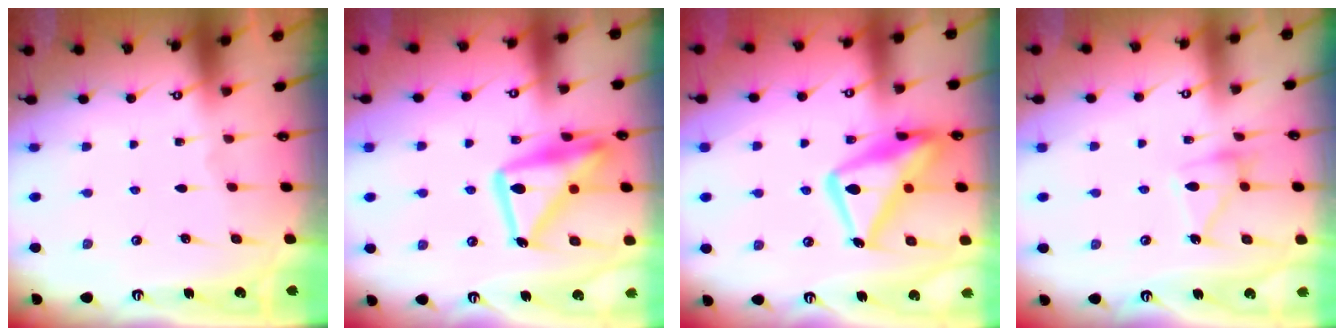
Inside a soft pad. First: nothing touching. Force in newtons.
{"total": 19.2, "press": 19.2, "slide": 1.8}
{"total": 20.1, "press": 20.0, "slide": 1.6}
{"total": 12.2, "press": 12.2, "slide": 0.8}